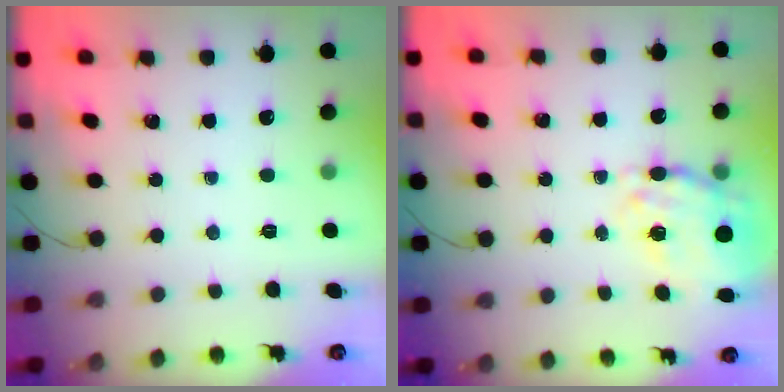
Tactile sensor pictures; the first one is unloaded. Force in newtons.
{"total": 12.1, "press": 11.4, "slide": 3.9}